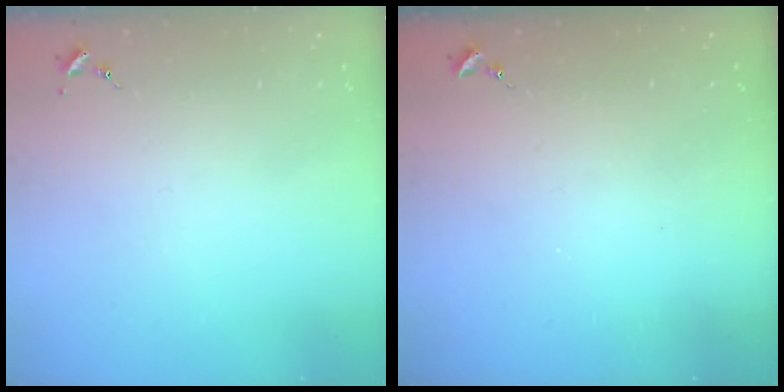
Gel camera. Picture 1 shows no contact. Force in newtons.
{"total": 0.0}